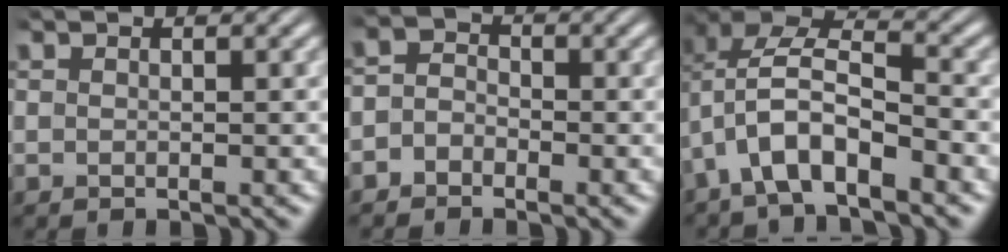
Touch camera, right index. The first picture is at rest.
{"total": 2.5, "force": [-1.4, 2.0, 0.5], "torque": [-0.009, -0.005, -0.031]}
{"total": 7.6, "force": [-0.1, 5.8, 4.9], "torque": [-0.107, -0.010, -0.015]}